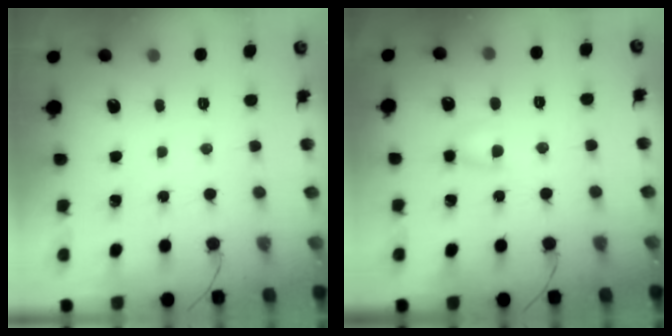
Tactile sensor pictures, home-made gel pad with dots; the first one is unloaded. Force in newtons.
{"total": 4.7, "press": 4.6, "slide": 0.9}